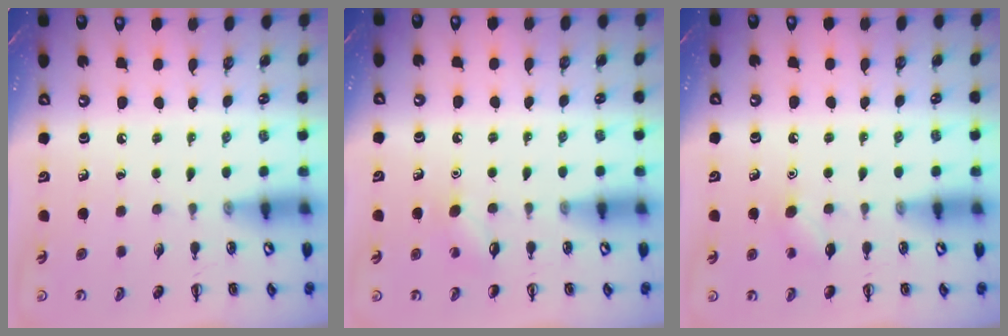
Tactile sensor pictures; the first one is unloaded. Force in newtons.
{"total": 4.4, "press": 4.2, "slide": 1.2}
{"total": 5.7, "press": 5.5, "slide": 1.4}